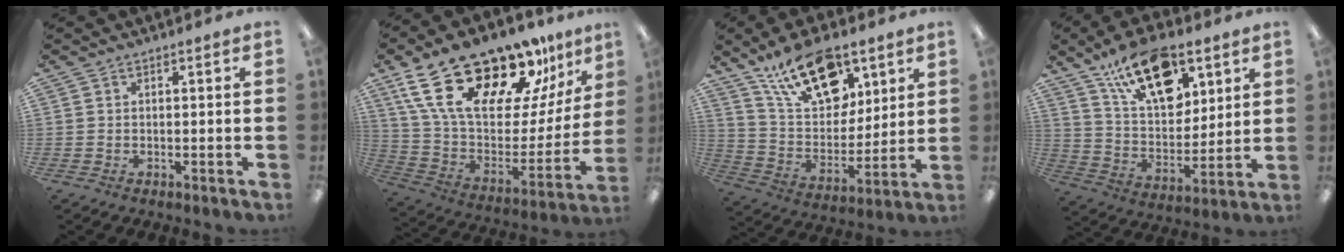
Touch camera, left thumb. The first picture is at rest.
{"total": 26.1, "force": [19.0, 10.6, 14.4], "torque": [-0.249, -0.121, 0.340]}
{"total": 19.7, "force": [12.3, 10.6, 11.2], "torque": [-0.184, -0.054, 0.218]}
{"total": 20.0, "force": [12.1, 10.3, 12.1], "torque": [-0.195, -0.051, 0.210]}